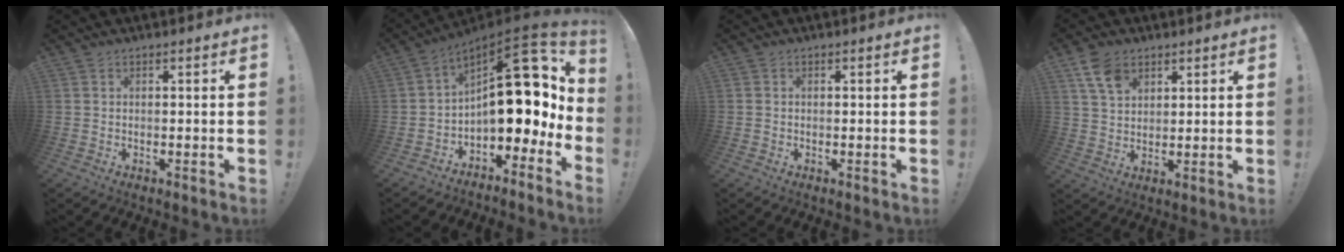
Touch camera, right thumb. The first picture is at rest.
{"total": 20.0, "force": [3.1, 10.8, 16.6], "torque": [-0.217, -0.023, 0.061]}
{"total": 0.6, "force": [-0.1, 0.6, 0.0], "torque": [-0.007, 0.006, -0.001]}
{"total": 8.8, "force": [4.8, 5.8, 4.5], "torque": [-0.084, -0.008, 0.096]}